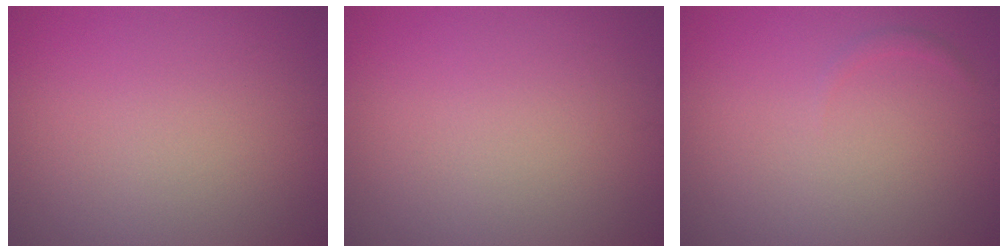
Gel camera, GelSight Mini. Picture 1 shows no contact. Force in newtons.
{"total": 0.0}
{"total": 0.6, "press": 0.6, "slide": 0.0}